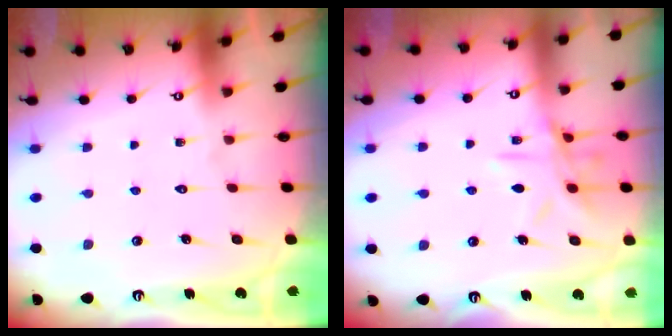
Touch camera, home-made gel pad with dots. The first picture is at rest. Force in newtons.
{"total": 10.8, "press": 10.8, "slide": 0.8}